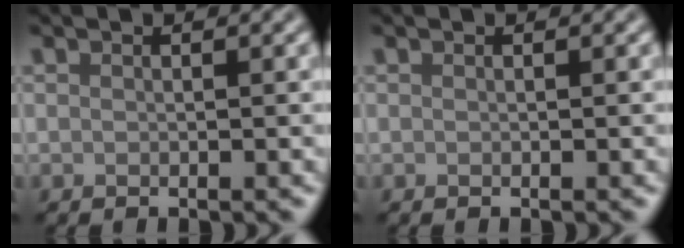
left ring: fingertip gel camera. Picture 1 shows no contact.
{"total": 0.0}